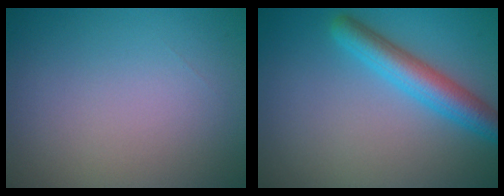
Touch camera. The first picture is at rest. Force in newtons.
{"total": 4.1, "press": 4.1, "slide": 0.1}